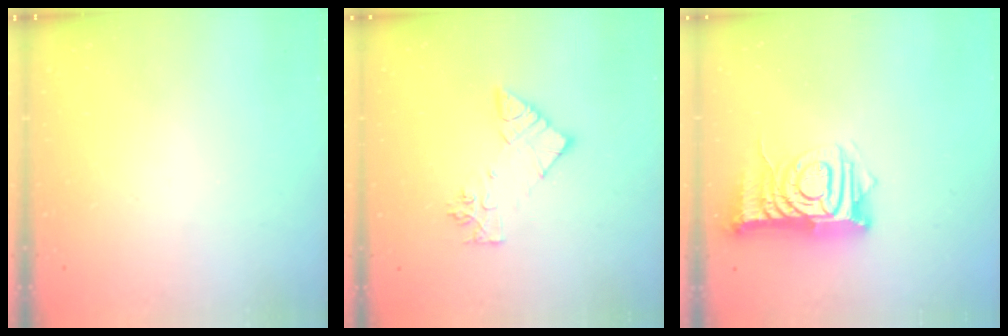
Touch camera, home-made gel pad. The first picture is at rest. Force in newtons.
{"total": 10.2, "press": 10.1, "slide": 0.9}
{"total": 11.6, "press": 11.6, "slide": 1.1}